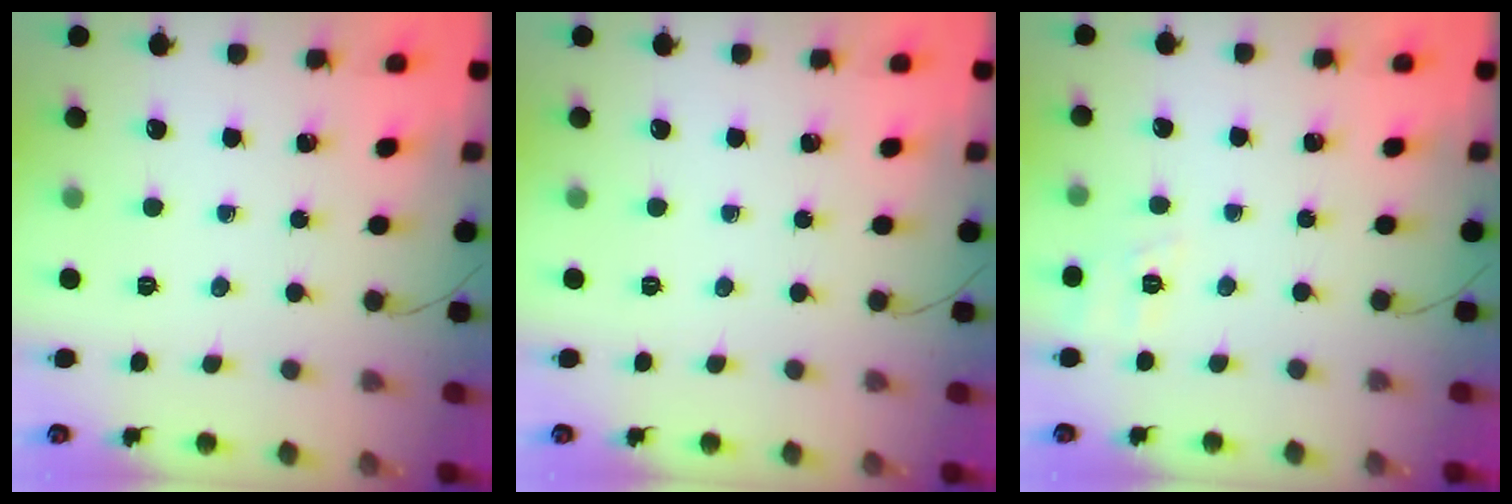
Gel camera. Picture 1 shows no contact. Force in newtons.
{"total": 0.0}
{"total": 7.3, "press": 7.0, "slide": 1.9}